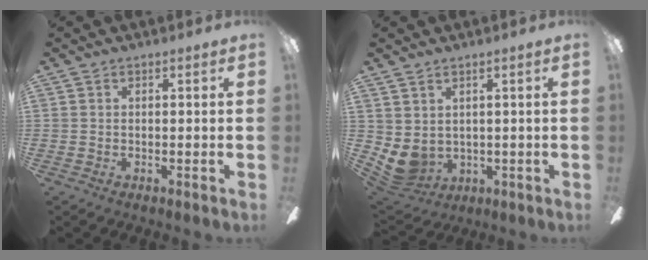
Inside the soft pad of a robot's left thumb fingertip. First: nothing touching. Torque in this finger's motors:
{"motor_torque": [0.79, 1.14, 0.43, -0.51, 0.04]}